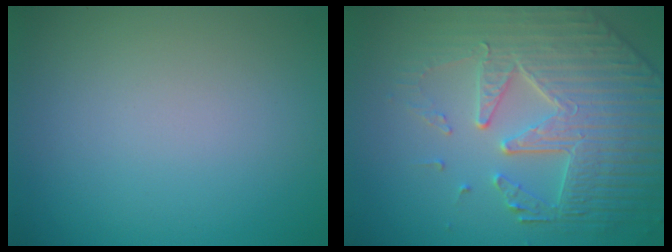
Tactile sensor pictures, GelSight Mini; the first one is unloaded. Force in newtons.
{"total": 7.0, "press": 5.7, "slide": 4.2}